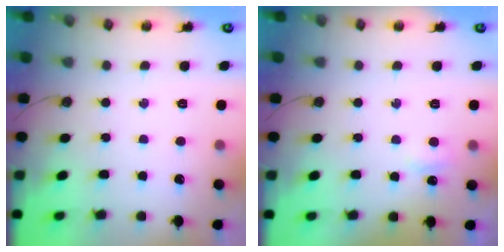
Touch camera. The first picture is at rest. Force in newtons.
{"total": 3.3, "press": 3.3, "slide": 0.5}